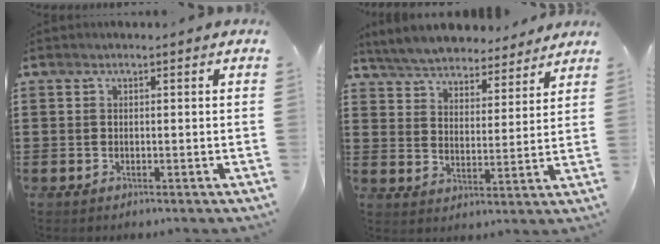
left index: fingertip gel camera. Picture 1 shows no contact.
{"total": 5.6, "force": [5.6, 0.3, 0.2], "torque": [-0.033, -0.036, 0.099]}